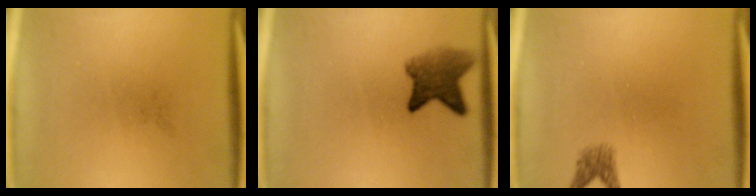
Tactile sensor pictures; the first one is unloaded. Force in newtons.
{"total": 5.8}
{"total": 1.8}